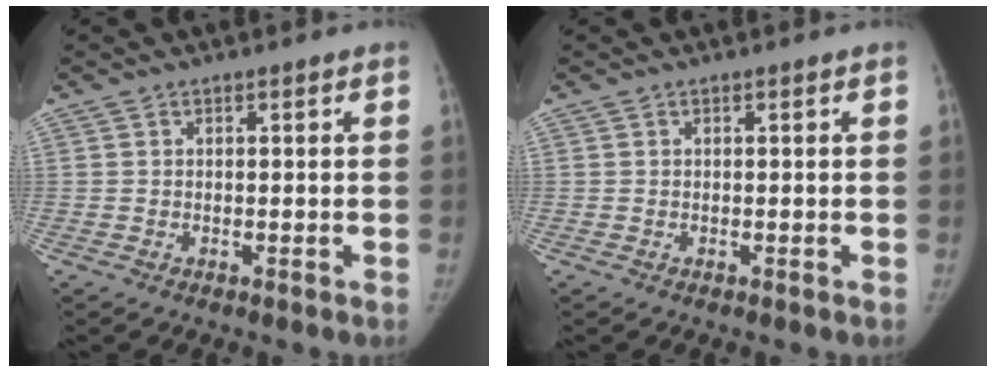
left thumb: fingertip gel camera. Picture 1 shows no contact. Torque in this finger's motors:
{"motor_torque": [0.01, 0.00, 0.20, -0.24, -0.07]}